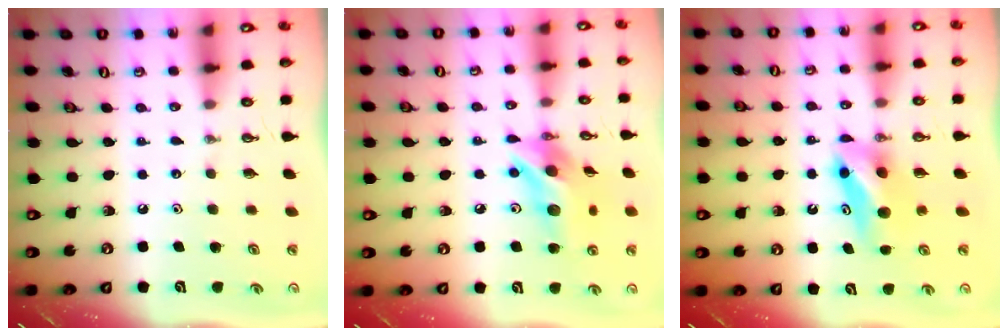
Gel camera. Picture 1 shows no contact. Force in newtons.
{"total": 14.3, "press": 14.3, "slide": 1.0}
{"total": 8.1, "press": 7.6, "slide": 2.9}